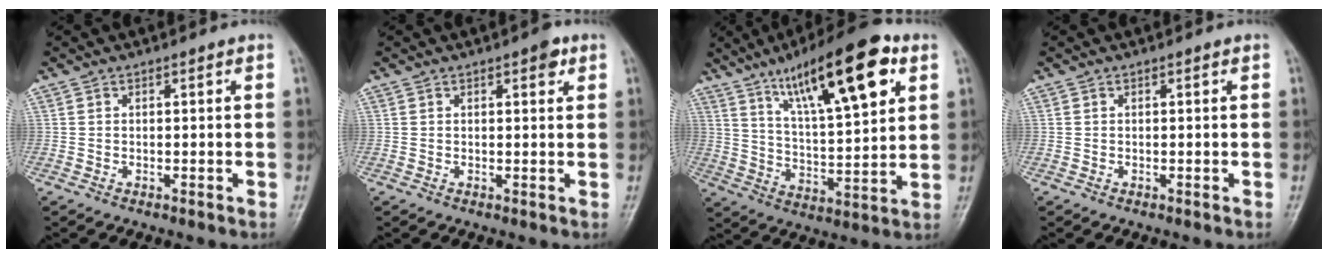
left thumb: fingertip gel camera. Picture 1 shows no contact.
{"total": 2.5, "force": [1.3, 1.0, 1.8], "torque": [-0.019, -0.003, 0.014]}
{"total": 21.1, "force": [10.4, 6.1, 17.3], "torque": [-0.245, -0.027, 0.172]}
{"total": 0.0}